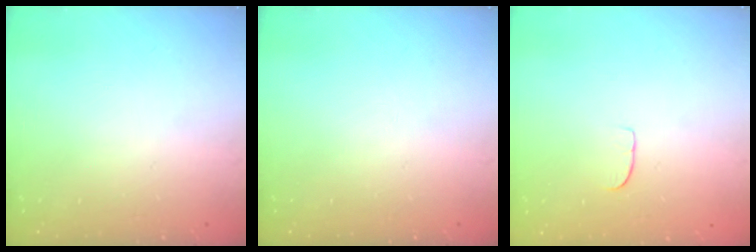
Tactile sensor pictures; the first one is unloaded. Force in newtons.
{"total": 0.0}
{"total": 5.0, "press": 4.9, "slide": 0.5}